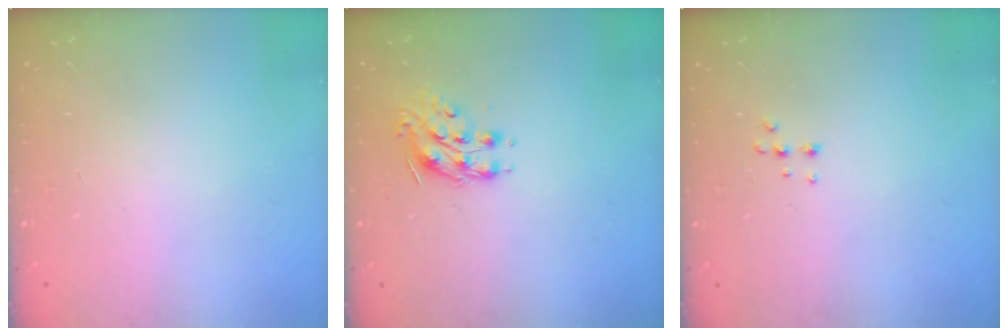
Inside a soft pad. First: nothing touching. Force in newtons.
{"total": 9.3, "press": 9.3, "slide": 0.2}
{"total": 4.5, "press": 4.4, "slide": 0.7}